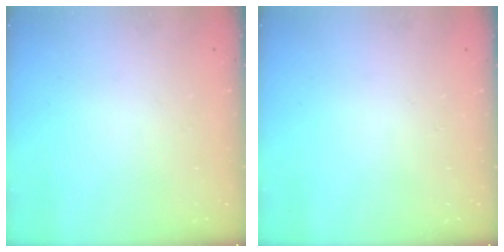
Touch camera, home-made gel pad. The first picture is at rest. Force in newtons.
{"total": 0.0}